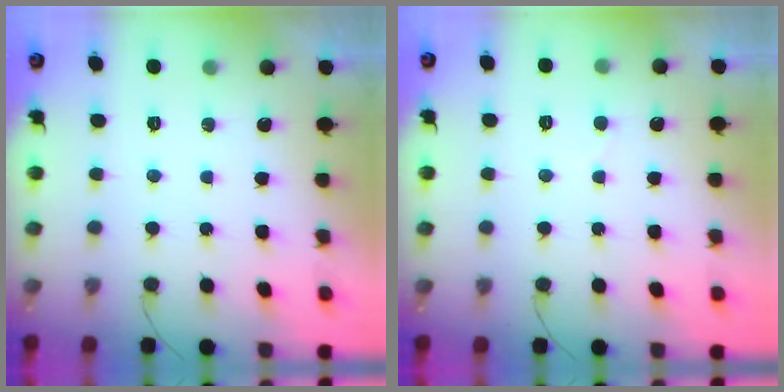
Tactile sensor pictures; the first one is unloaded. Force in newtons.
{"total": 3.0, "press": 3.0, "slide": 0.4}